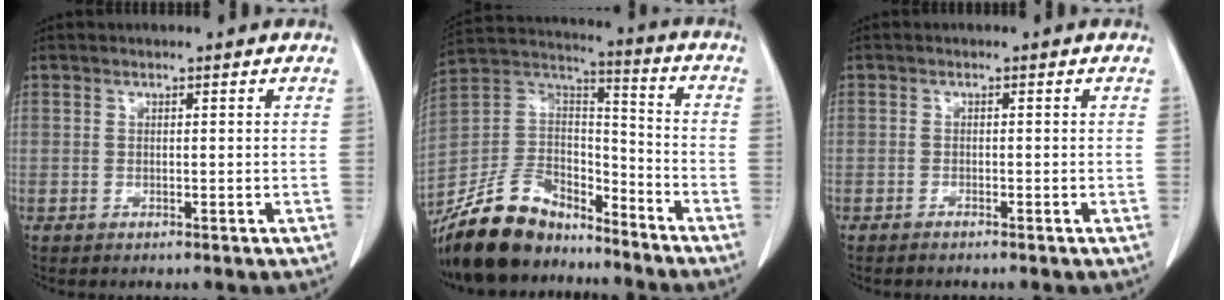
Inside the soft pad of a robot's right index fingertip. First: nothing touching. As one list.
[{"total": 17.2, "force": [-14.4, 6.9, 6.2], "torque": [-0.117, 0.036, -0.264]}, {"total": 0.7, "force": [-0.7, 0.0, 0.2], "torque": [-0.008, -0.001, -0.011]}]